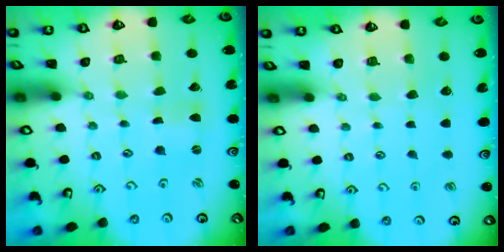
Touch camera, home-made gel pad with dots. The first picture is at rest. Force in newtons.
{"total": 0.0}